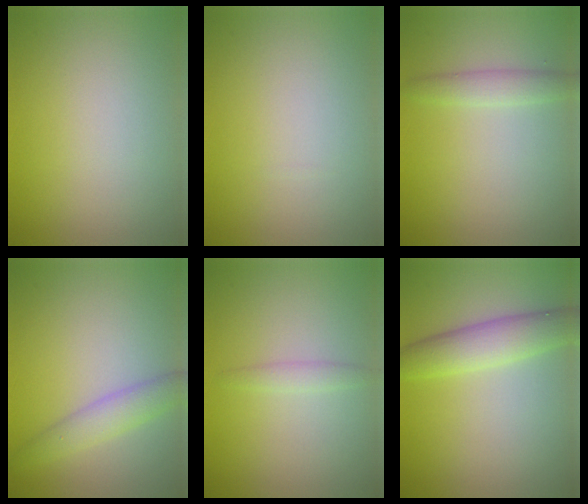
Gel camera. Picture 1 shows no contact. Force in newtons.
{"total": 0.0}
{"total": 1.9, "press": 1.8, "slide": 0.1}
{"total": 2.7, "press": 2.7, "slide": 0.2}
{"total": 1.1, "press": 1.1, "slide": 0.0}
{"total": 4.0, "press": 4.0, "slide": 0.1}